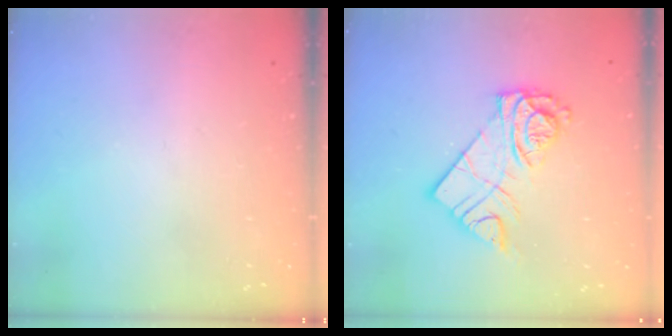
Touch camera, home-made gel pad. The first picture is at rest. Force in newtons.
{"total": 12.4, "press": 12.4, "slide": 0.9}